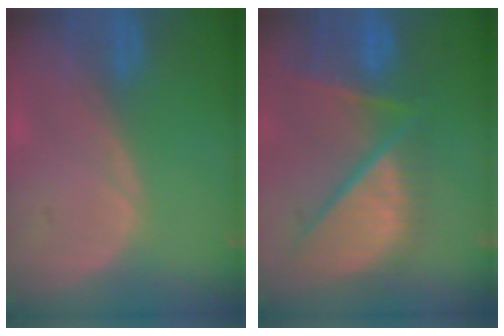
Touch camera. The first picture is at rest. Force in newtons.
{"total": 12.4, "press": 10.2, "slide": 7.0}